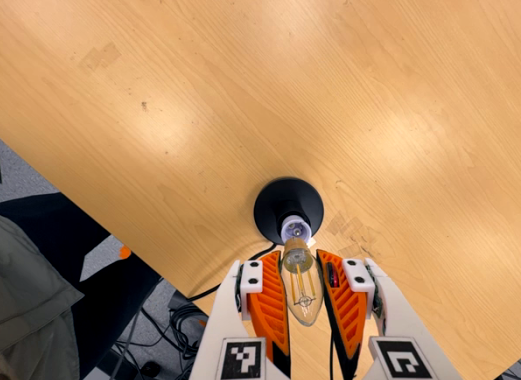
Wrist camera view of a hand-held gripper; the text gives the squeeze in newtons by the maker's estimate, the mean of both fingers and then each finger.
{"total": 22.4, "left": 24.6, "right": 20.2}